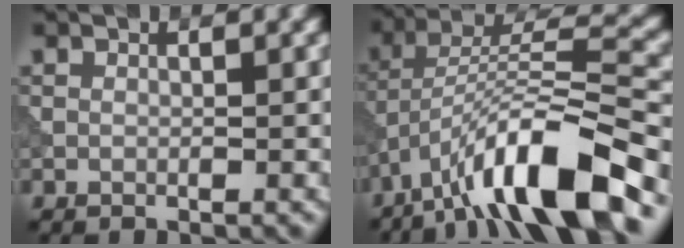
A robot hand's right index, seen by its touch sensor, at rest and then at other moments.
{"total": 11.9, "force": [-7.4, 2.9, 8.8], "torque": [-0.140, 0.019, -0.134]}